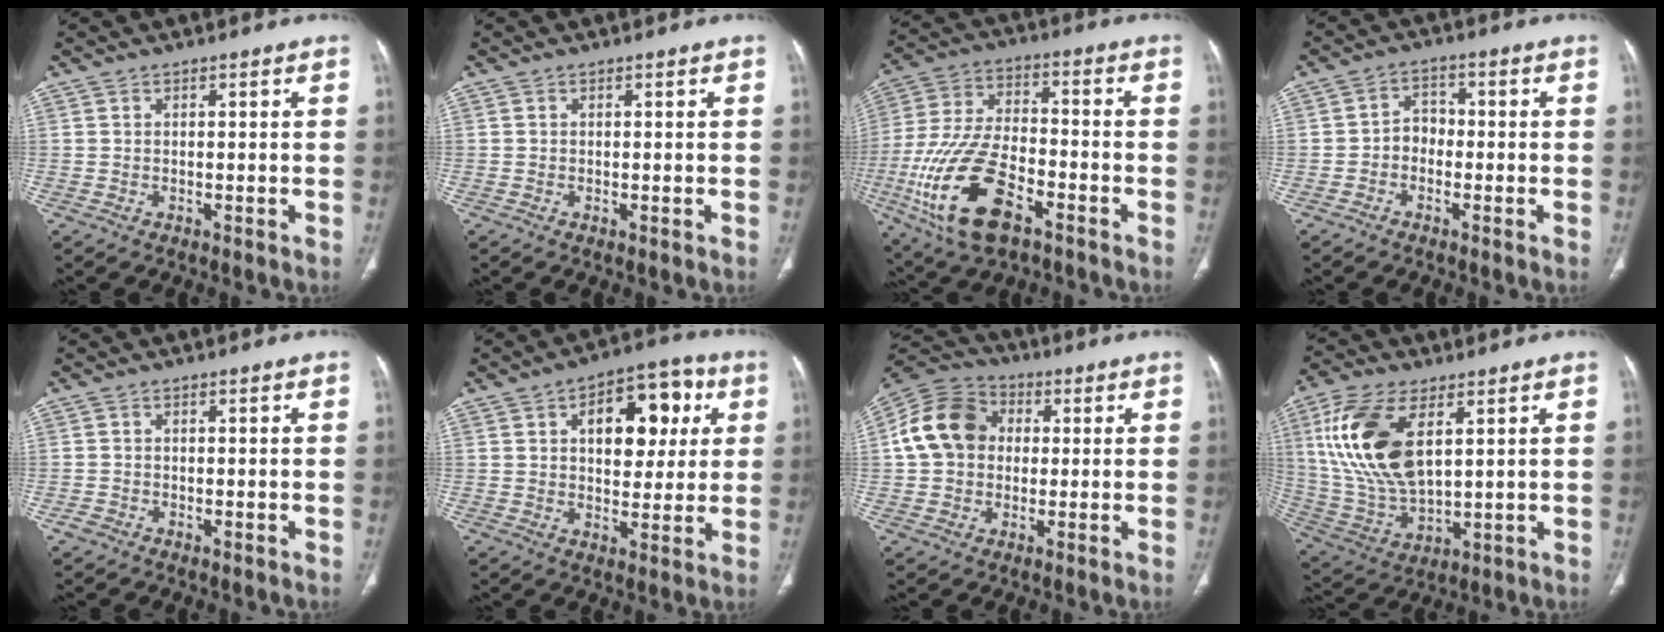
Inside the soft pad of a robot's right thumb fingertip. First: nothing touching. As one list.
[{"total": 0.0}, {"total": 19.9, "force": [-8.5, 9.5, 15.3], "torque": [-0.315, 0.022, -0.152]}, {"total": 3.8, "force": [-1.1, 3.0, 1.9], "torque": [-0.012, 0.021, -0.030]}, {"total": 1.5, "force": [-0.7, 1.1, 0.7], "torque": [-0.013, 0.006, -0.011]}, {"total": 14.8, "force": [4.2, 8.7, 11.2], "torque": [-0.106, 0.007, 0.060]}, {"total": 13.7, "force": [1.5, 11.2, 7.7], "torque": [-0.132, 0.025, 0.016]}, {"total": 18.6, "force": [5.8, 9.6, 14.8], "torque": [-0.302, -0.018, 0.119]}]